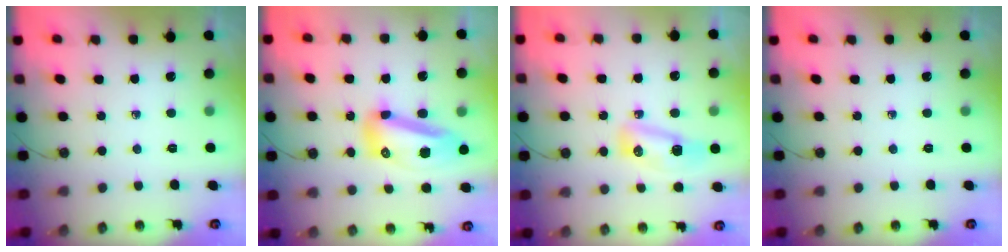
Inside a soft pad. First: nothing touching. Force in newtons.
{"total": 14.7, "press": 14.6, "slide": 1.8}
{"total": 8.4, "press": 8.4, "slide": 0.9}
{"total": 0.0}